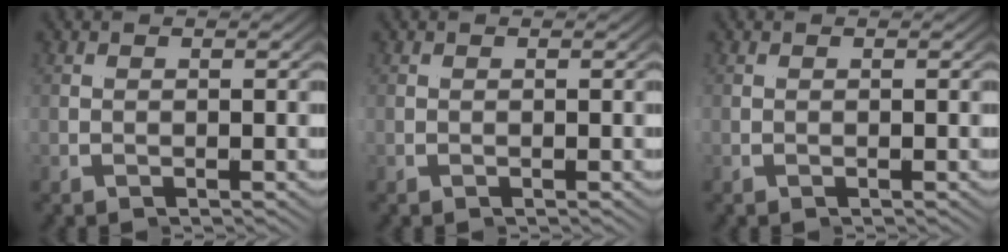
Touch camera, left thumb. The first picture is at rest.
{"total": 0.0}
{"total": 0.0}